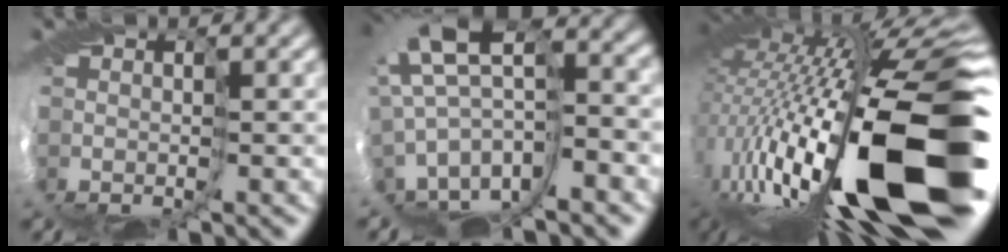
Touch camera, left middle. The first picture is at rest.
{"total": 7.5, "force": [-0.5, 3.1, 6.8], "torque": [-0.165, 0.022, -0.001]}
{"total": 17.3, "force": [-3.0, 3.8, 16.6], "torque": [-0.279, -0.015, -0.042]}